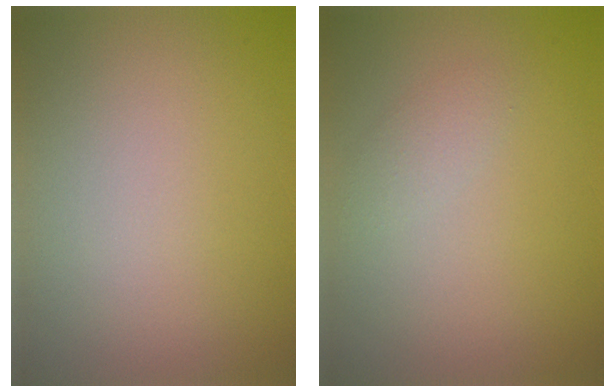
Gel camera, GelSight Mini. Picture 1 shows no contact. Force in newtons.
{"total": 1.2, "press": 1.2, "slide": 0.0}